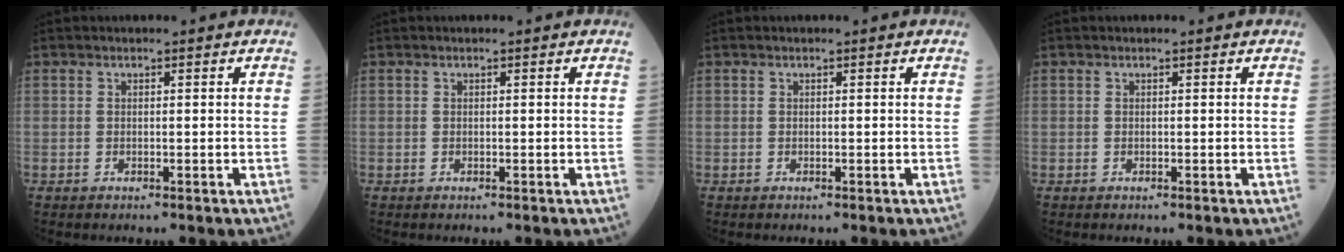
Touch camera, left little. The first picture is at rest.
{"total": 0.0}
{"total": 0.0}
{"total": 0.0}